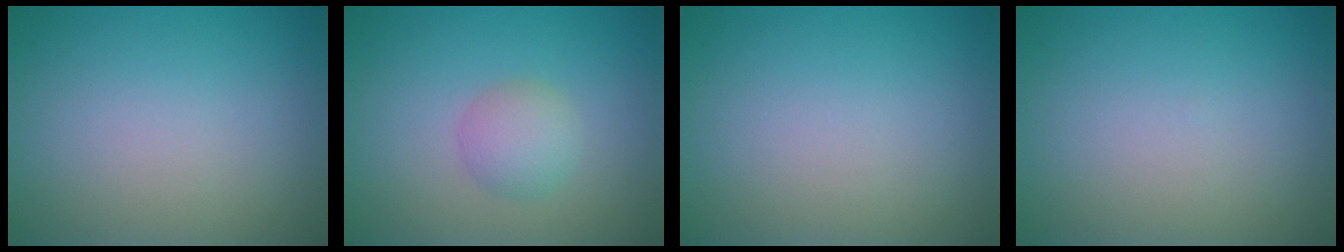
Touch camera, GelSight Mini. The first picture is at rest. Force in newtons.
{"total": 2.4, "press": 2.4, "slide": 0.1}
{"total": 0.0}
{"total": 0.0}